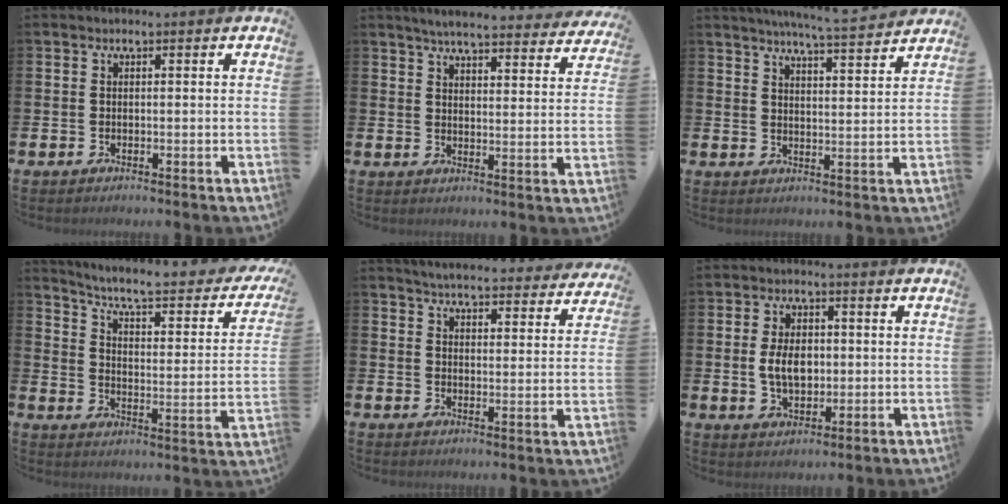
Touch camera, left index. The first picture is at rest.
{"total": 5.2, "force": [5.0, 0.4, 1.4], "torque": [-0.033, -0.034, 0.083]}
{"total": 6.2, "force": [6.0, -0.8, 1.5], "torque": [-0.033, -0.040, 0.102]}
{"total": 5.7, "force": [4.7, 1.2, 2.9], "torque": [-0.075, -0.041, 0.068]}
{"total": 5.1, "force": [5.0, 0.5, 0.7], "torque": [-0.030, -0.036, 0.086]}
{"total": 5.3, "force": [0.4, 3.3, 4.1], "torque": [-0.061, 0.004, 0.001]}